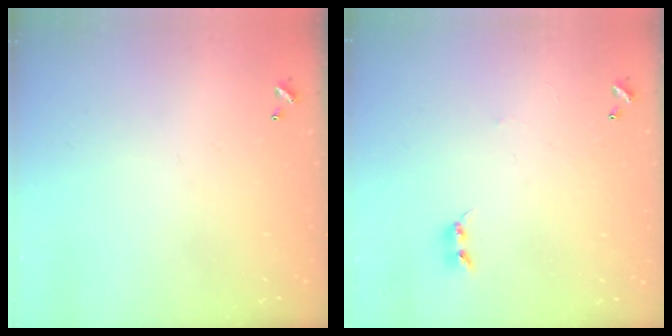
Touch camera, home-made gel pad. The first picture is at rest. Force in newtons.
{"total": 2.5, "press": 2.5, "slide": 0.4}